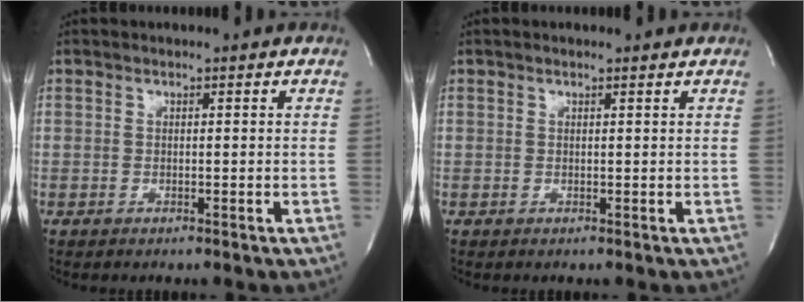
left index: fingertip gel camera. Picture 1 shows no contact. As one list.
[{"total": 1.1, "force": [1.0, 0.1, 0.5], "torque": [-0.013, 0.001, 0.010]}]